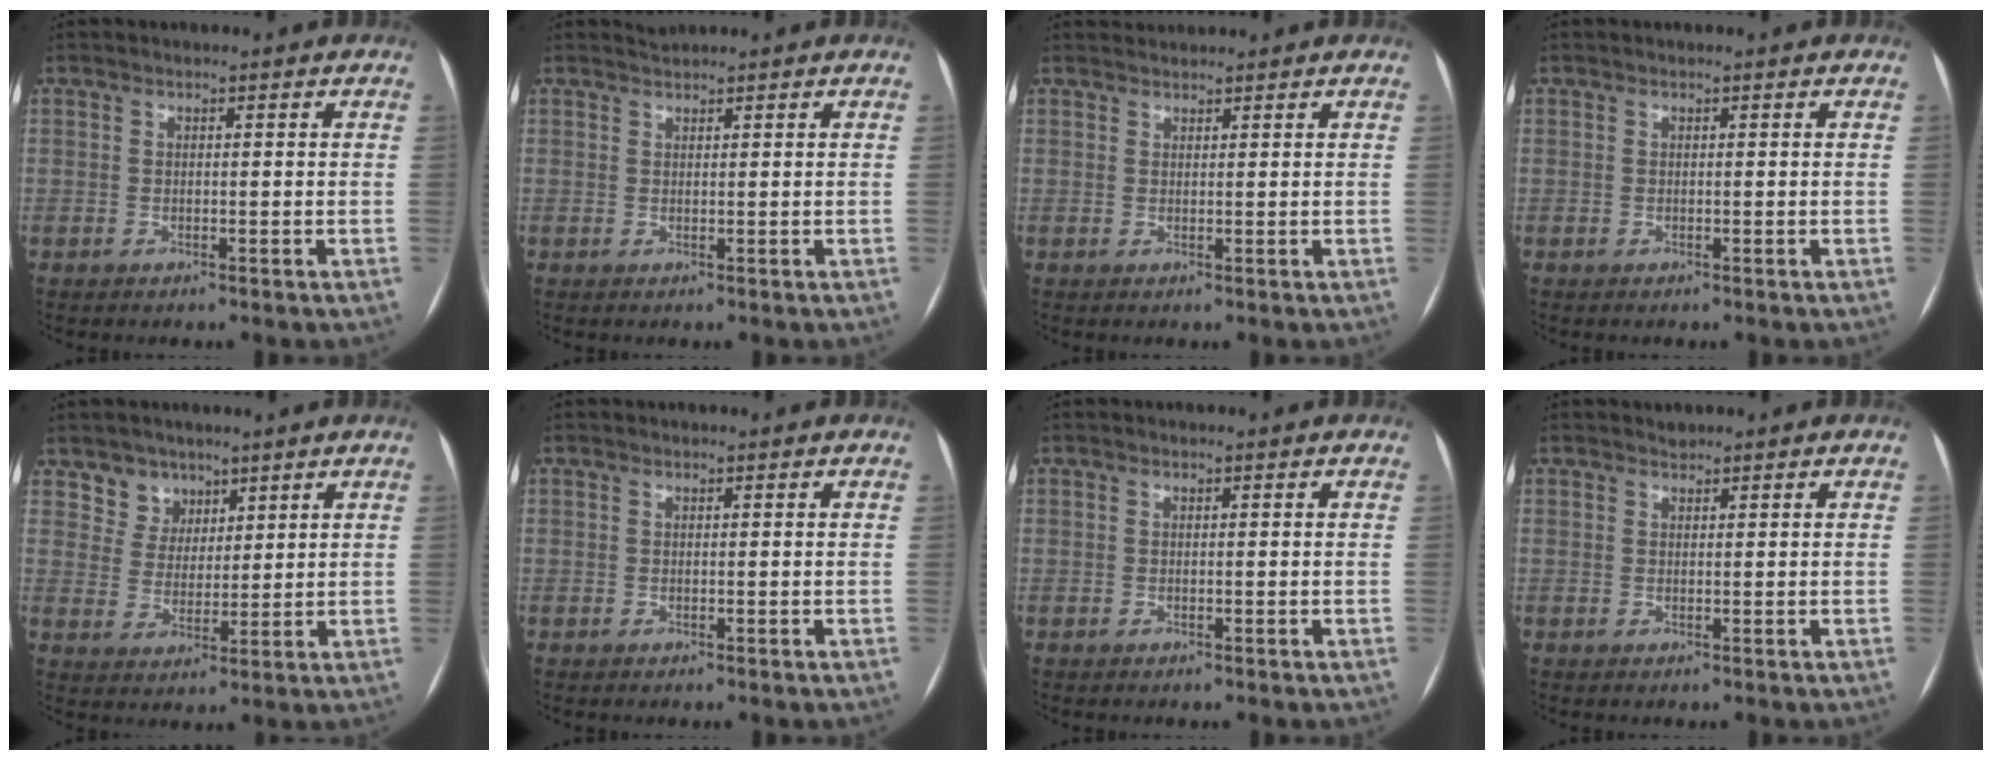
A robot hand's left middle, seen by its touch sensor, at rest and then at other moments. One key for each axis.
{"total": 0.9, "fx": 0.9, "fy": -0.1, "fz": -0.2, "tx": -0.002, "ty": 0.004, "tz": 0.019}
{"total": 1.6, "fx": 1.6, "fy": 0.2, "fz": -0.3, "tx": -0.002, "ty": 0.015, "tz": 0.032}
{"total": 0.0}
{"total": 5.2, "fx": 3.7, "fy": 3.7, "fz": -0.3, "tx": 0.012, "ty": -0.003, "tz": 0.069}
{"total": 0.0}
{"total": 0.0}
{"total": 0.7, "fx": 0.7, "fy": 0.2, "fz": -0.1, "tx": -0.004, "ty": 0.002, "tz": 0.012}